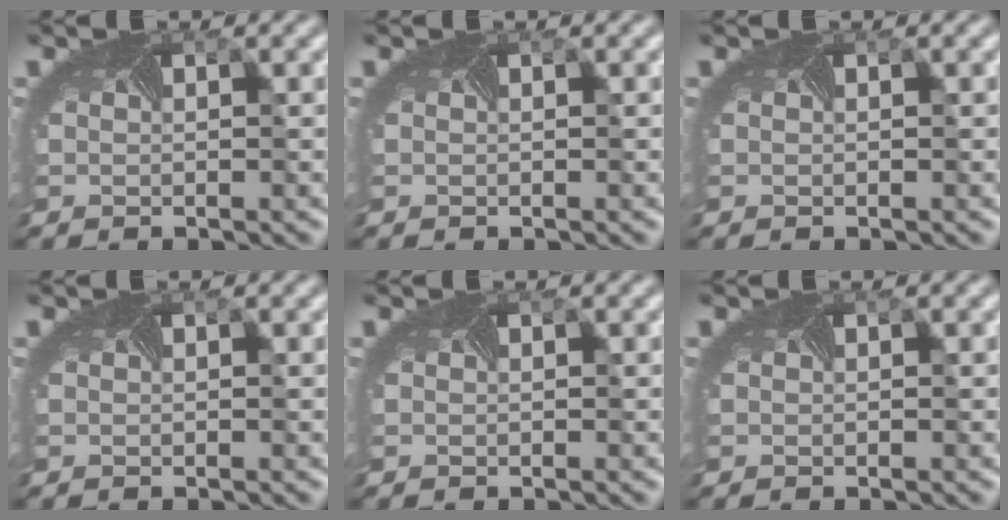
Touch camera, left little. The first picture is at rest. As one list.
[{"total": 0.0}, {"total": 0.0}, {"total": 0.0}, {"total": 0.0}, {"total": 0.0}]